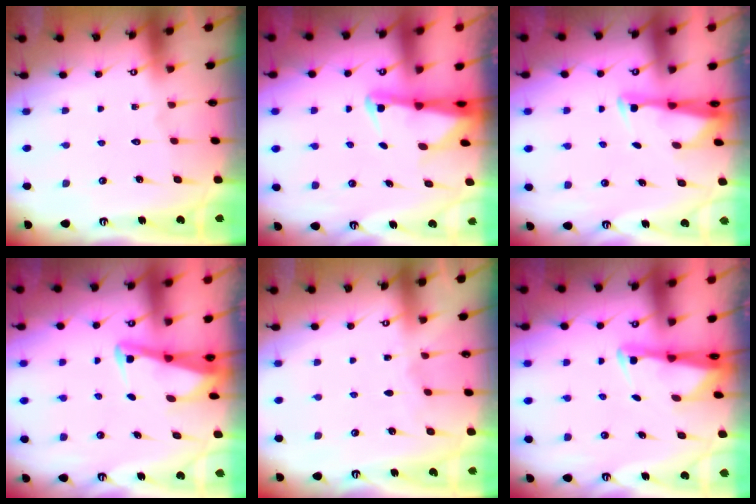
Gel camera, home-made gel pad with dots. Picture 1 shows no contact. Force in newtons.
{"total": 2.8, "press": 2.7, "slide": 0.4}
{"total": 2.9, "press": 2.8, "slide": 0.7}
{"total": 3.0, "press": 3.0, "slide": 0.3}
{"total": 2.6, "press": 2.5, "slide": 0.4}
{"total": 2.6, "press": 2.6, "slide": 0.5}